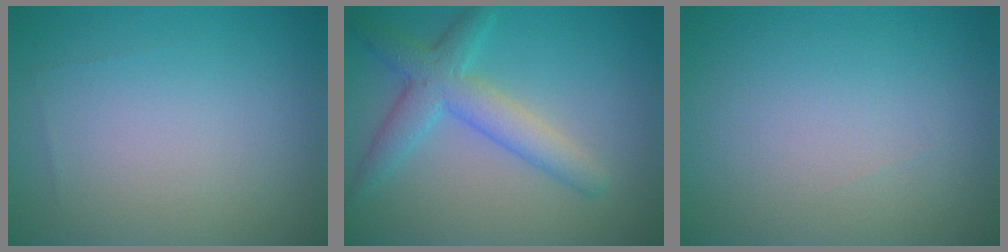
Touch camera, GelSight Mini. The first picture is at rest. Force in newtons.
{"total": 4.3, "press": 4.3, "slide": 0.2}
{"total": 0.0}